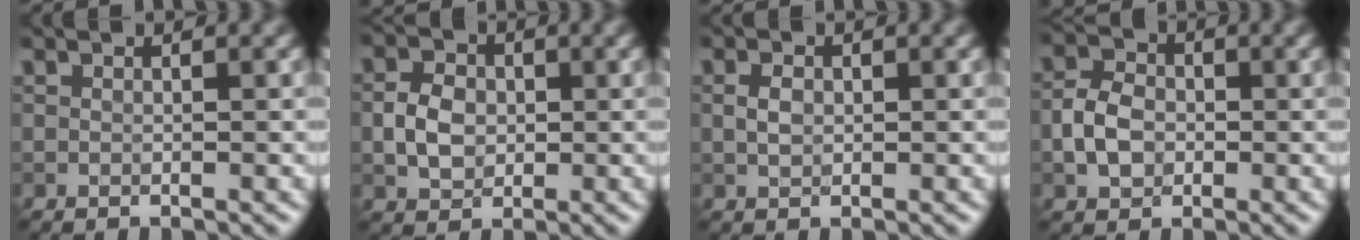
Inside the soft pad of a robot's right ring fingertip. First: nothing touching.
{"total": 3.3, "force": [-0.2, 2.6, 2.0], "torque": [-0.040, 0.005, -0.009]}
{"total": 1.4, "force": [0.1, 1.0, 1.0], "torque": [-0.022, 0.002, 0.002]}
{"total": 3.7, "force": [-0.8, 2.8, 2.3], "torque": [-0.044, 0.004, -0.020]}